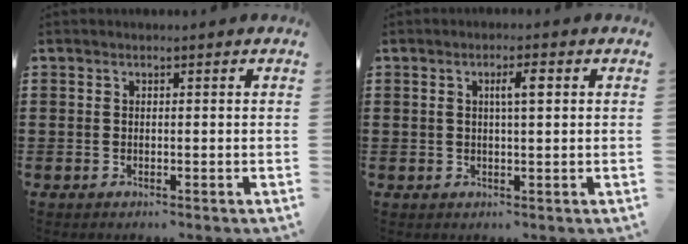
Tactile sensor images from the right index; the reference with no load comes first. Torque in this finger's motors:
{"motor_torque": [0.08, -0.04, 0.18, 0.05]}